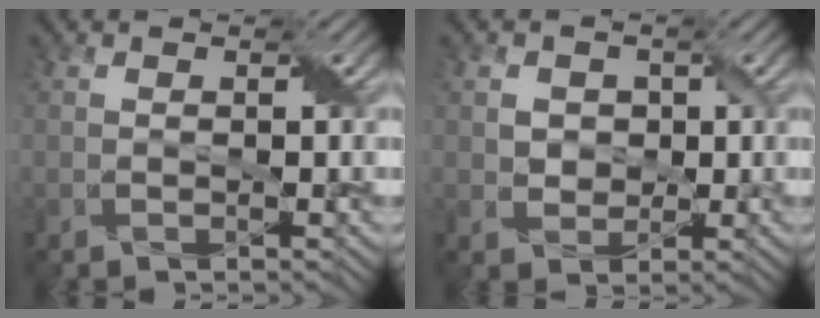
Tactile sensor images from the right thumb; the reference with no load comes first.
{"total": 2.2, "force": [0.4, 2.1, 0.4], "torque": [-0.013, -0.002, 0.004]}